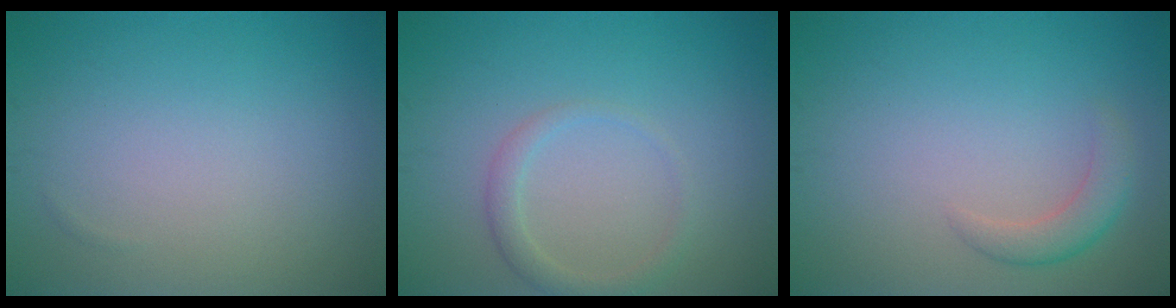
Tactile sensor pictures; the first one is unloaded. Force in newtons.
{"total": 1.7, "press": 1.7, "slide": 0.1}
{"total": 2.1, "press": 2.1, "slide": 0.2}